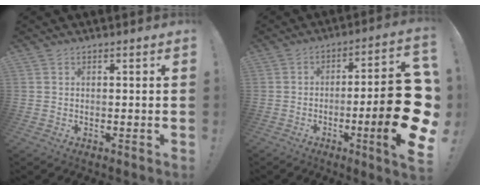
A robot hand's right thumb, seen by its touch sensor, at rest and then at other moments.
{"total": 21.4, "force": [-3.7, 3.9, 20.7], "torque": [-0.290, 0.010, -0.050]}